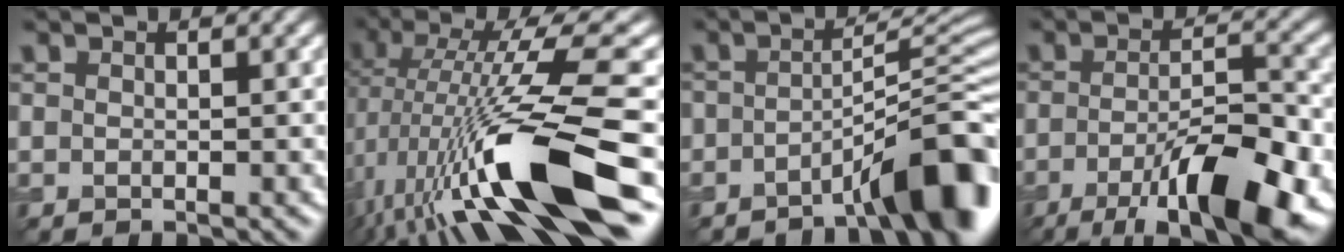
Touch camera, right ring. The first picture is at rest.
{"total": 13.1, "force": [-2.6, 3.0, 12.4], "torque": [-0.218, 0.010, -0.037]}
{"total": 7.8, "force": [-5.0, 1.5, 5.8], "torque": [-0.074, 0.021, -0.077]}
{"total": 10.6, "force": [-5.6, 2.4, 8.6], "torque": [-0.142, 0.000, -0.087]}